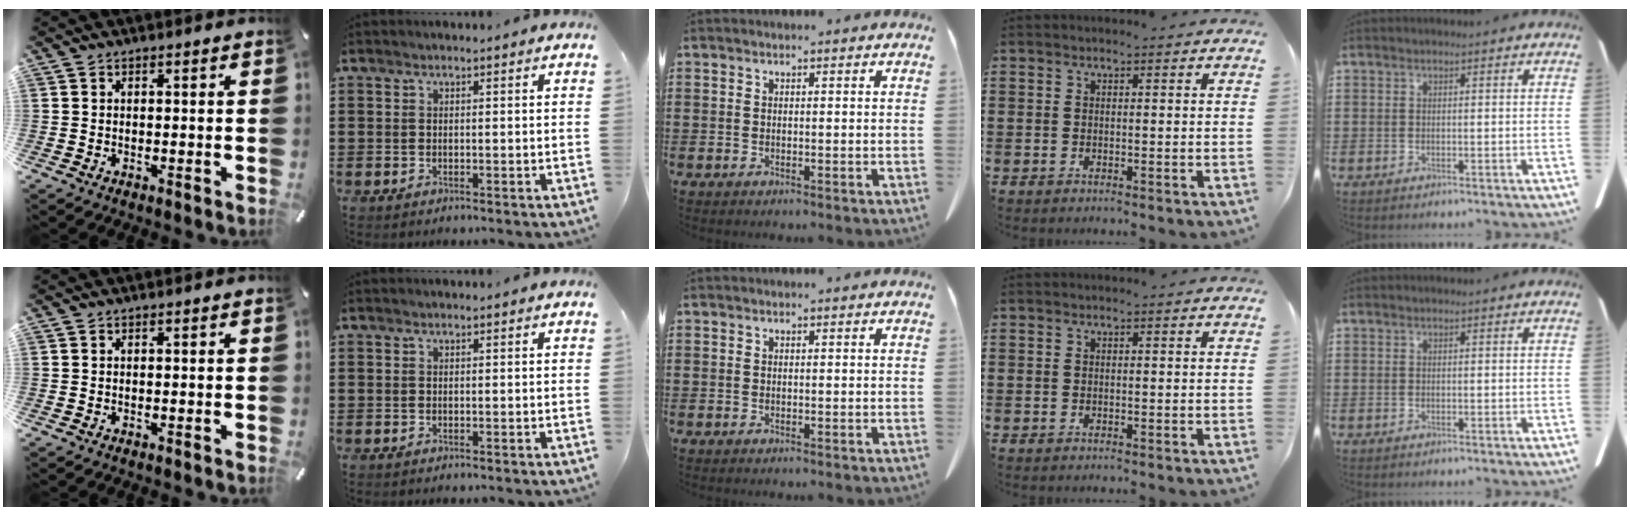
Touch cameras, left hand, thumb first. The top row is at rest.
{}